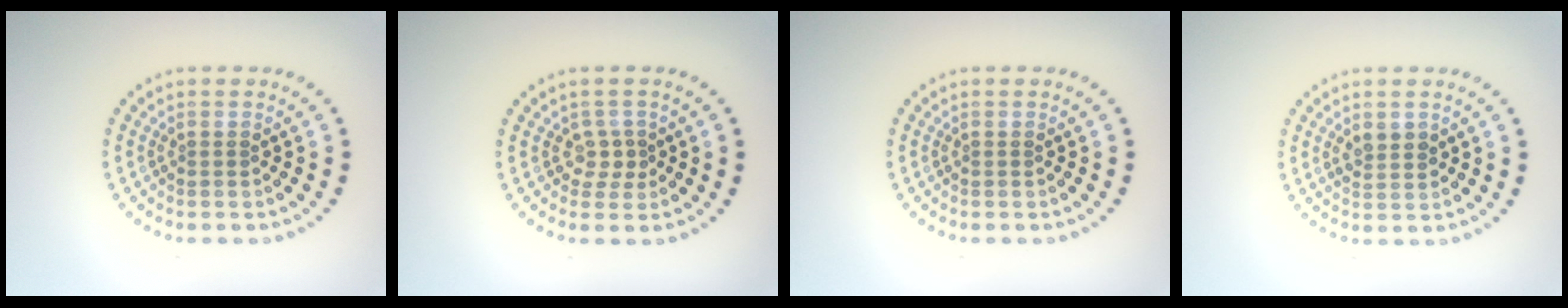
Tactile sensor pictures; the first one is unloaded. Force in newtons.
{"total": 1.6, "press": 1.2, "slide": 1.0}
{"total": 0.0}
{"total": 1.7, "press": 1.6, "slide": 0.3}